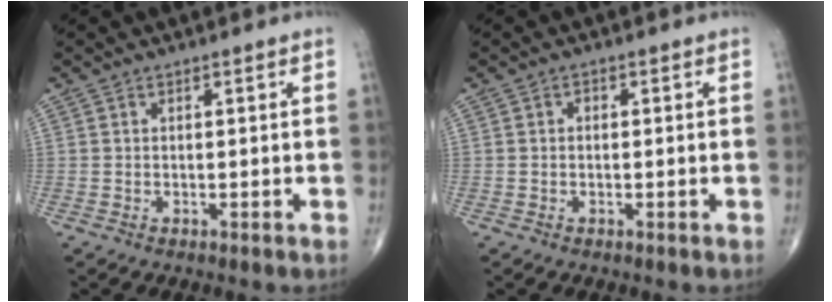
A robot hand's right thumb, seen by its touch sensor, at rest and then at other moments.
{"total": 0.8, "force": [0.1, 0.6, 0.5], "torque": [-0.006, 0.005, 0.000]}